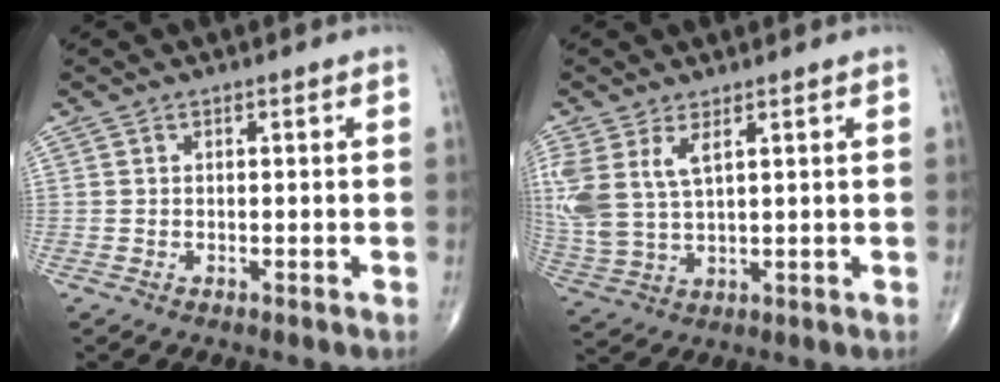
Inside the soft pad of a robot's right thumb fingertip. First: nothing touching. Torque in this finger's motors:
{"motor_torque": [0.13, 0.23, 0.99, 0.44, 0.10]}